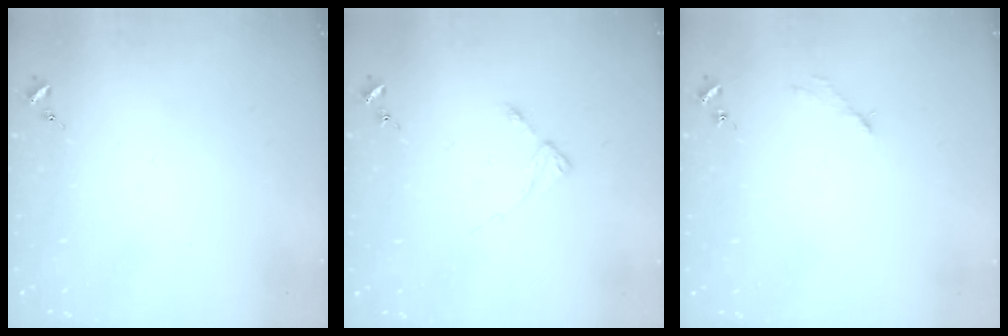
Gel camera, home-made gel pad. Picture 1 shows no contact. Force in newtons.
{"total": 2.7, "press": 2.7, "slide": 0.3}
{"total": 2.8, "press": 2.8, "slide": 0.4}